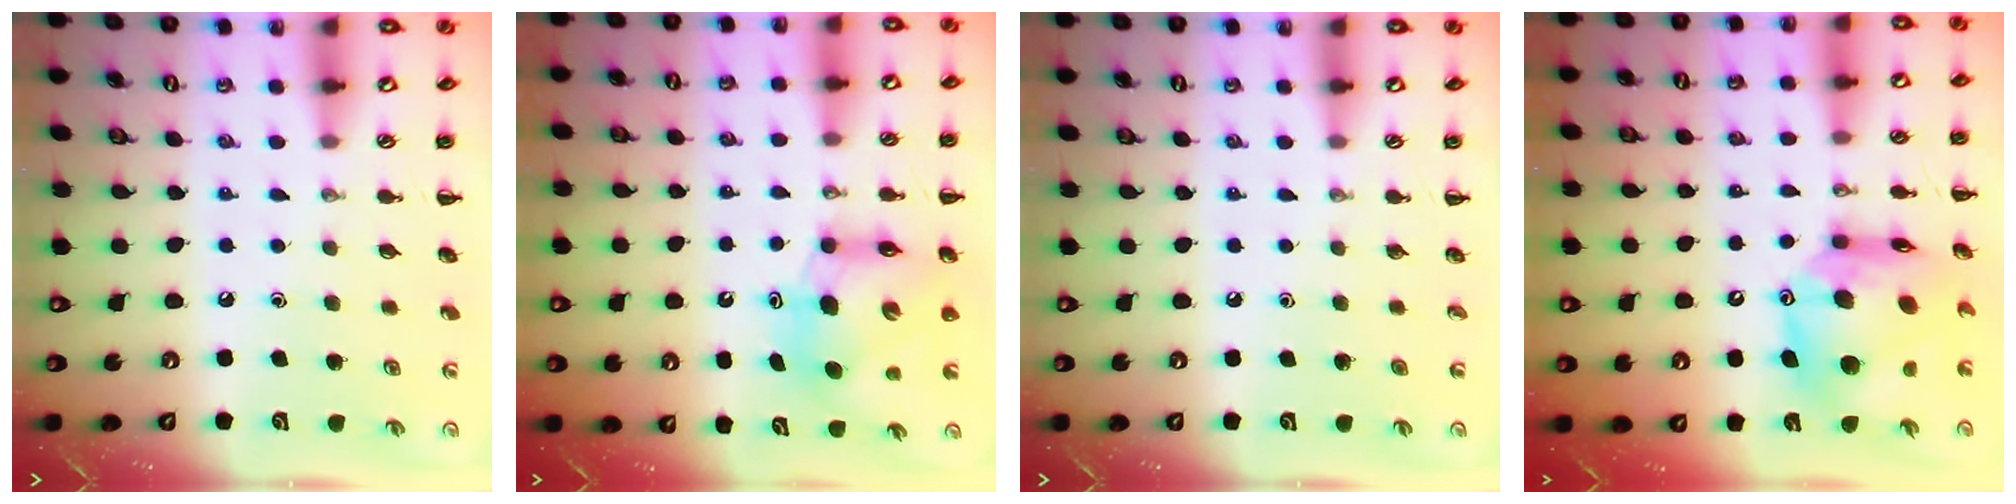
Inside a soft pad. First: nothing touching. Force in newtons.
{"total": 8.7, "press": 8.6, "slide": 1.3}
{"total": 0.0}
{"total": 15.1, "press": 14.4, "slide": 4.5}